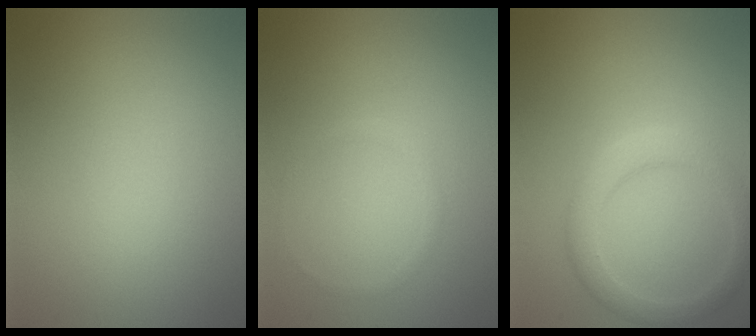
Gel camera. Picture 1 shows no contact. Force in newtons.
{"total": 0.7, "press": 0.7, "slide": 0.1}
{"total": 2.9, "press": 2.9, "slide": 0.1}